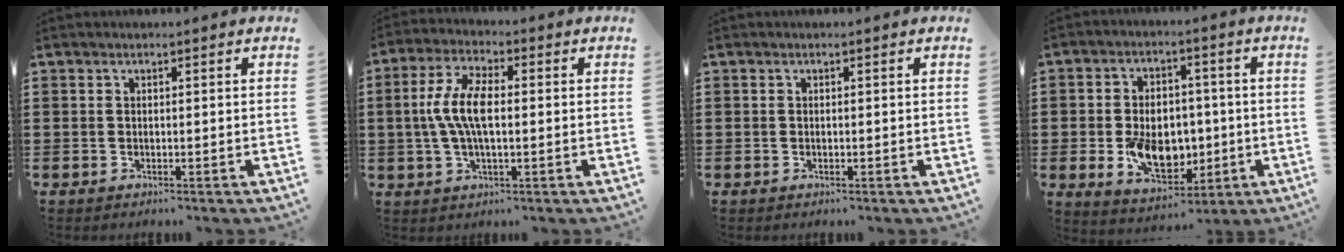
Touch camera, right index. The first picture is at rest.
{"total": 7.9, "force": [-0.1, 2.9, 7.3], "torque": [-0.167, -0.005, -0.011]}
{"total": 0.0}
{"total": 9.4, "force": [-1.5, 6.6, 6.5], "torque": [-0.120, 0.002, -0.027]}